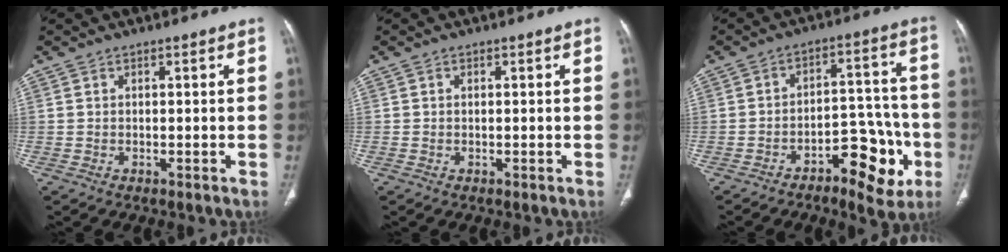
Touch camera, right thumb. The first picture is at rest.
{"total": 0.0}
{"total": 12.8, "force": [-5.9, 6.0, 9.7], "torque": [-0.094, 0.047, -0.080]}